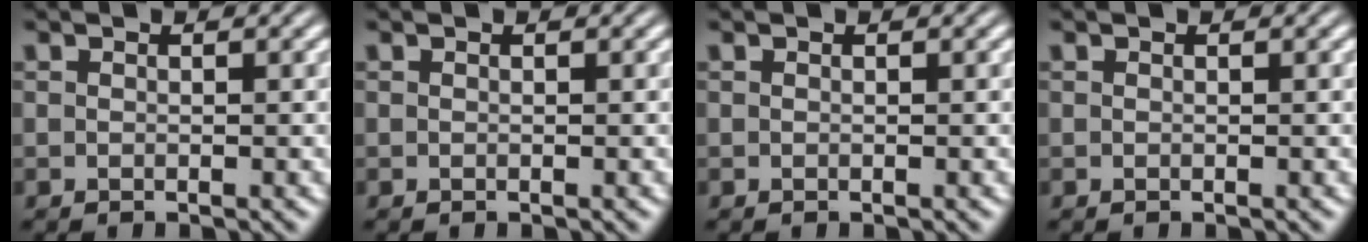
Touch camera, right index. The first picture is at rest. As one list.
[{"total": 0.0}, {"total": 0.0}, {"total": 0.0}]